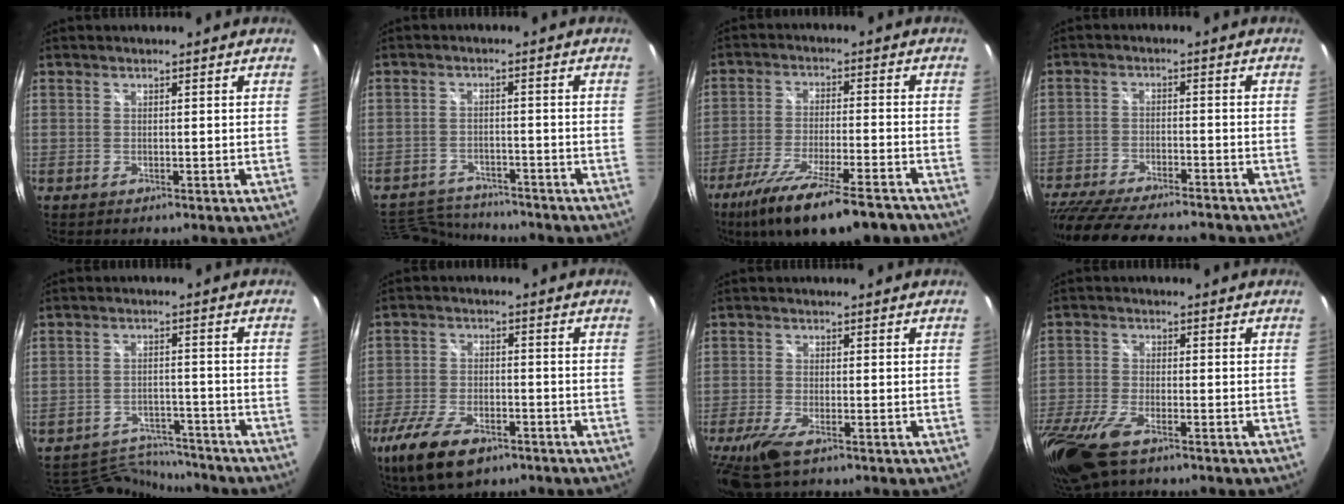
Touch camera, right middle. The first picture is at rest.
{"total": 11.3, "force": [-10.5, 3.0, 2.9], "torque": [-0.083, 0.004, -0.165]}
{"total": 17.0, "force": [-12.8, 3.1, 10.8], "torque": [-0.211, -0.044, -0.210]}
{"total": 20.2, "force": [-17.2, 4.6, 9.5], "torque": [-0.195, -0.041, -0.268]}
{"total": 10.3, "force": [-10.0, 2.0, 1.1], "torque": [-0.037, 0.016, -0.152]}
{"total": 12.4, "force": [-7.8, 5.4, 7.9], "torque": [-0.186, -0.031, -0.143]}
{"total": 7.5, "force": [-4.8, 2.3, 5.3], "torque": [-0.131, -0.027, -0.093]}
{"total": 14.5, "force": [-9.4, 5.6, 9.4], "torque": [-0.227, -0.056, -0.182]}